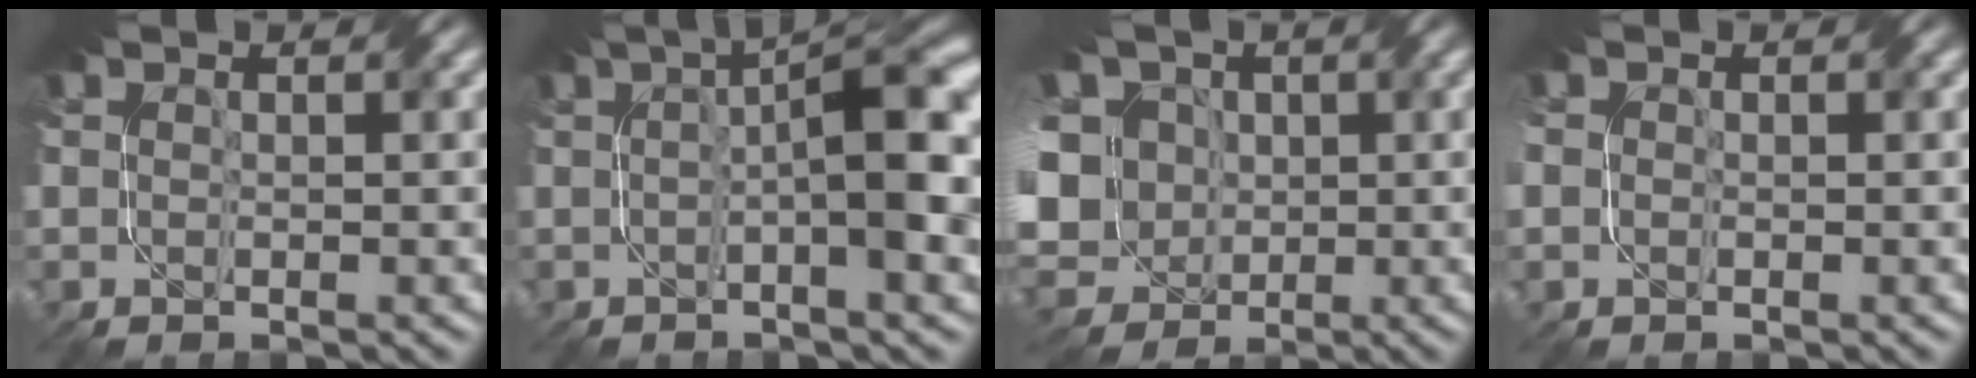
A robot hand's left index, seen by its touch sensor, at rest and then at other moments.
{"total": 8.5, "force": [0.4, 1.9, 8.3], "torque": [-0.108, 0.021, -0.001]}
{"total": 14.9, "force": [2.0, 12.4, 8.1], "torque": [-0.195, 0.029, 0.003]}
{"total": 1.0, "force": [0.3, 1.0, 0.0], "torque": [0.004, 0.003, 0.002]}